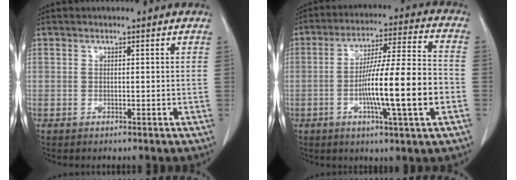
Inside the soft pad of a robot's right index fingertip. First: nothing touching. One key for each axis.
{"total": 15.3, "fx": -3.7, "fy": 0.3, "fz": 14.8, "tx": -0.250, "ty": 0.001, "tz": -0.064}